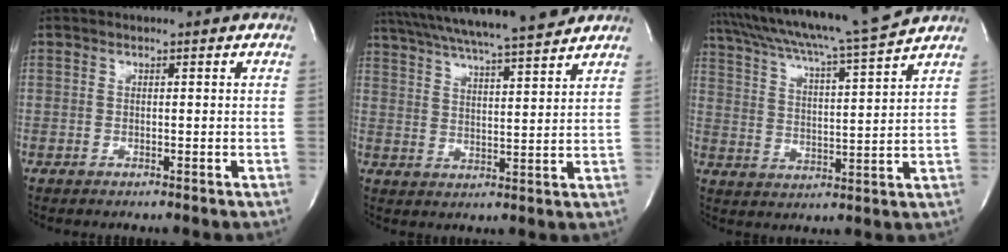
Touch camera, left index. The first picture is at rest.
{"total": 19.9, "force": [17.5, 1.0, 9.5], "torque": [-0.169, 0.022, 0.261]}
{"total": 16.2, "force": [14.6, -1.5, 6.8], "torque": [-0.125, -0.017, 0.224]}